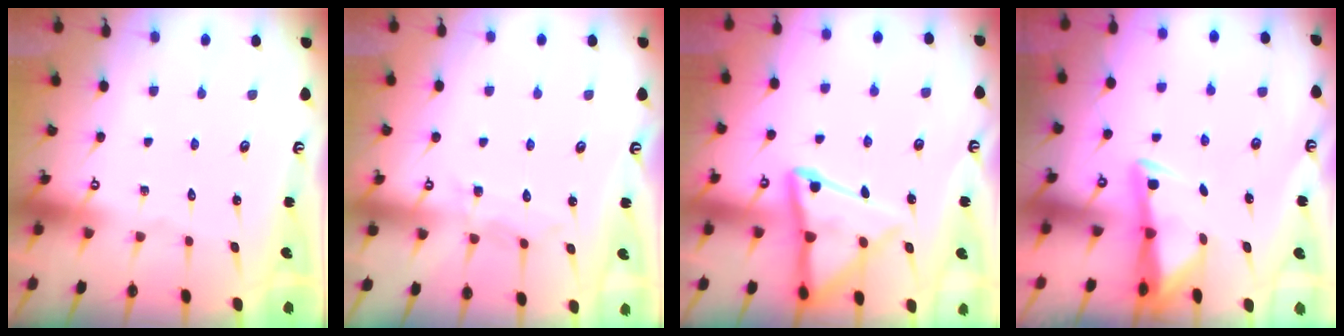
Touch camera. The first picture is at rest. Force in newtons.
{"total": 6.4, "press": 6.4, "slide": 0.1}
{"total": 13.1, "press": 13.1, "slide": 1.3}
{"total": 3.2, "press": 3.2, "slide": 0.4}